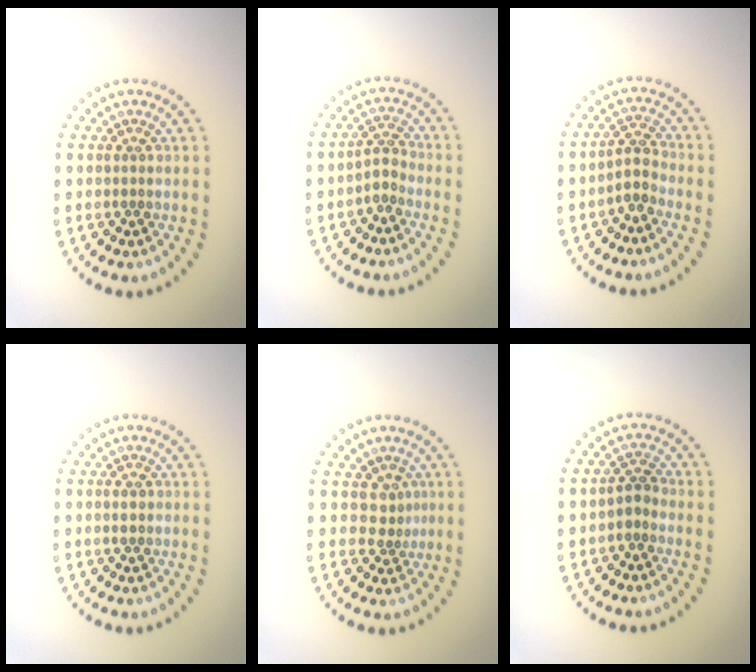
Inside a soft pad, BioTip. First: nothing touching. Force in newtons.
{"total": 1.8, "press": 1.3, "slide": 1.2}
{"total": 2.1, "press": 1.6, "slide": 1.4}
{"total": 0.9, "press": 0.9, "slide": 0.1}
{"total": 1.8, "press": 1.1, "slide": 1.4}
{"total": 1.6, "press": 1.4, "slide": 0.9}